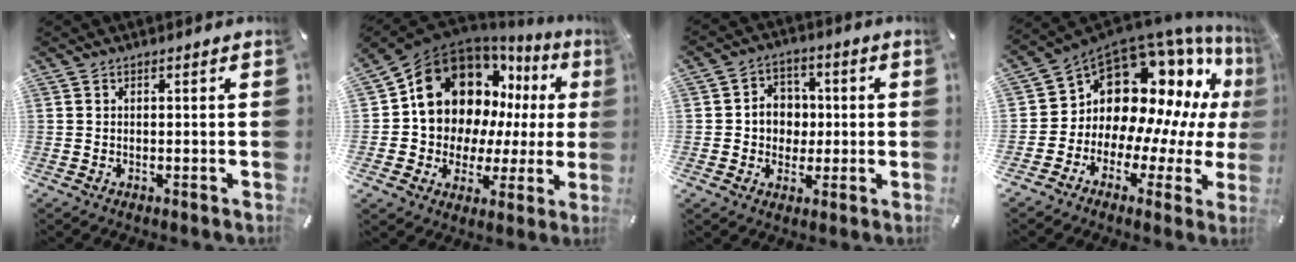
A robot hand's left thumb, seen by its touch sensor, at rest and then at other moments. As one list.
[{"total": 18.7, "force": [7.8, 14.2, 9.4], "torque": [-0.154, -0.060, 0.152]}, {"total": 7.5, "force": [-0.5, 7.0, 2.5], "torque": [-0.038, 0.017, -0.009]}, {"total": 15.4, "force": [8.5, 10.7, 7.2], "torque": [-0.109, -0.104, 0.162]}]